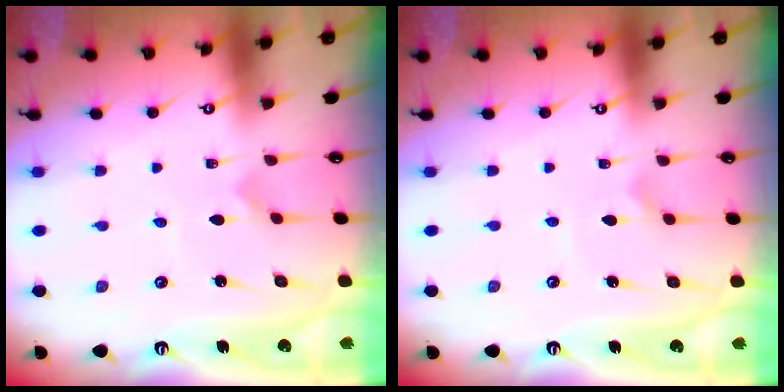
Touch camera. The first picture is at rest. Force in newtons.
{"total": 2.3, "press": 2.3, "slide": 0.2}